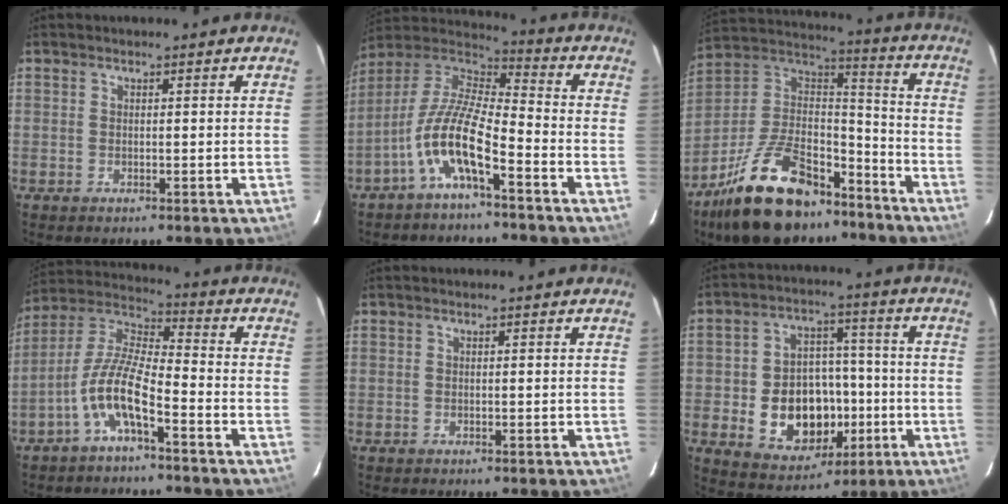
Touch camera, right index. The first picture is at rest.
{"total": 12.1, "force": [-5.9, 3.0, 10.1], "torque": [-0.204, 0.004, -0.116]}
{"total": 24.7, "force": [-16.9, 11.4, 13.9], "torque": [-0.278, 0.024, -0.269]}
{"total": 9.7, "force": [-5.0, 2.2, 8.0], "torque": [-0.176, 0.010, -0.096]}
{"total": 0.0}
{"total": 14.8, "force": [-3.5, 10.9, 9.5], "torque": [-0.200, 0.019, -0.032]}